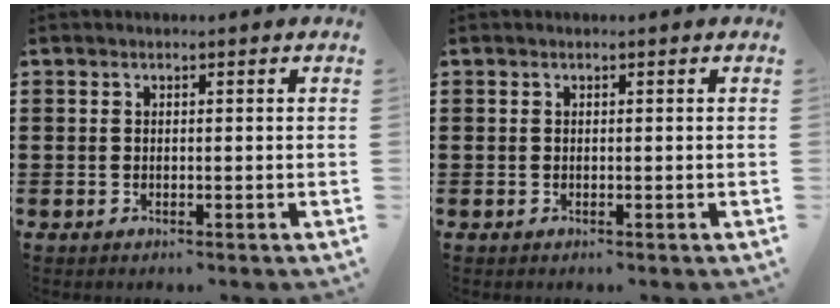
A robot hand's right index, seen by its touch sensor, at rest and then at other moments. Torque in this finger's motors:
{"motor_torque": [-0.03, 0.03, 0.00, -0.01]}